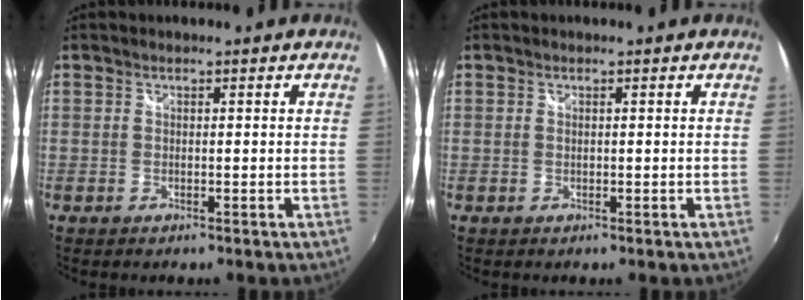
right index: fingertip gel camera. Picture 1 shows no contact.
{"total": 0.0}